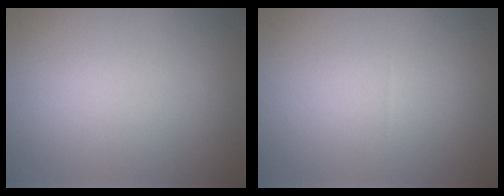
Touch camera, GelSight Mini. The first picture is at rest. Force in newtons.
{"total": 0.0}